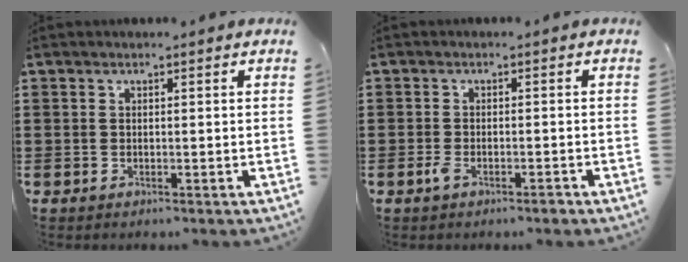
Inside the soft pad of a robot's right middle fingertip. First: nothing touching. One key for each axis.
{"total": 2.0, "fx": -1.3, "fy": 0.5, "fz": 1.4, "tx": -0.035, "ty": -0.003, "tz": -0.027}